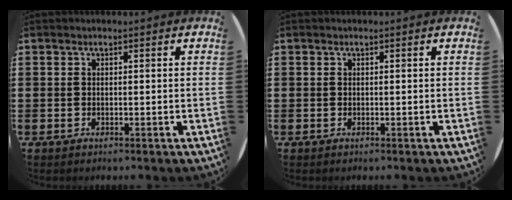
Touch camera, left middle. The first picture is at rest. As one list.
[{"total": 0.0}]